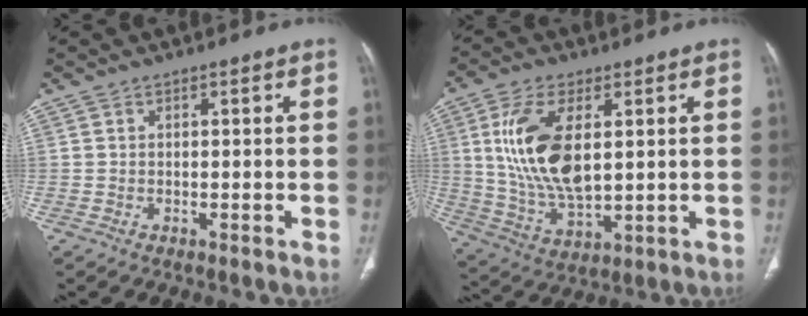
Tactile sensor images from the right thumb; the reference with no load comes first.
{"total": 15.6, "force": [3.3, 7.6, 13.3], "torque": [-0.263, -0.017, 0.073]}